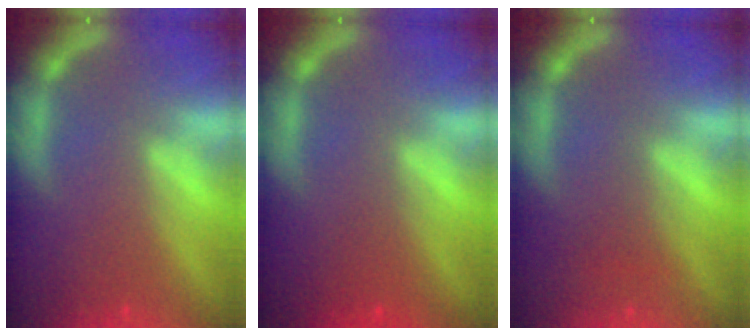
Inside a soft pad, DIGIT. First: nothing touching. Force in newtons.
{"total": 1.4}
{"total": 1.5}